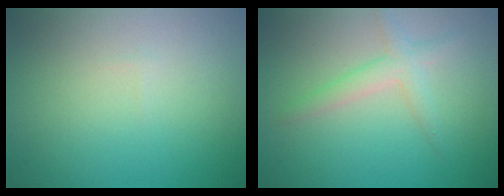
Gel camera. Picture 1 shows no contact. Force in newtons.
{"total": 2.3, "press": 2.3, "slide": 0.1}